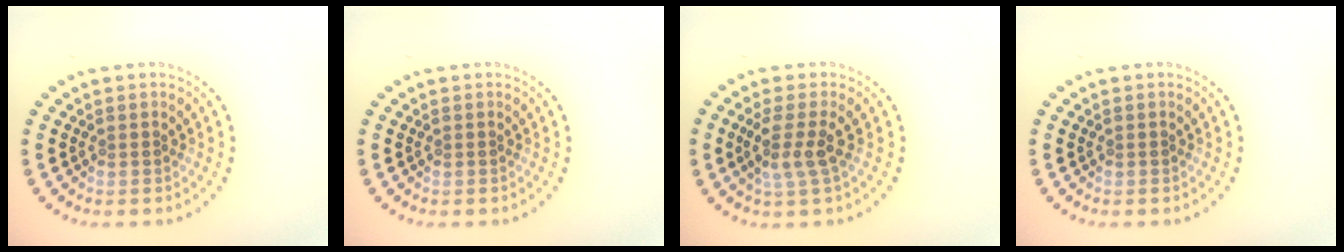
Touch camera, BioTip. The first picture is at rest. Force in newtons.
{"total": 0.0}
{"total": 2.6, "press": 2.0, "slide": 1.5}
{"total": 0.0}